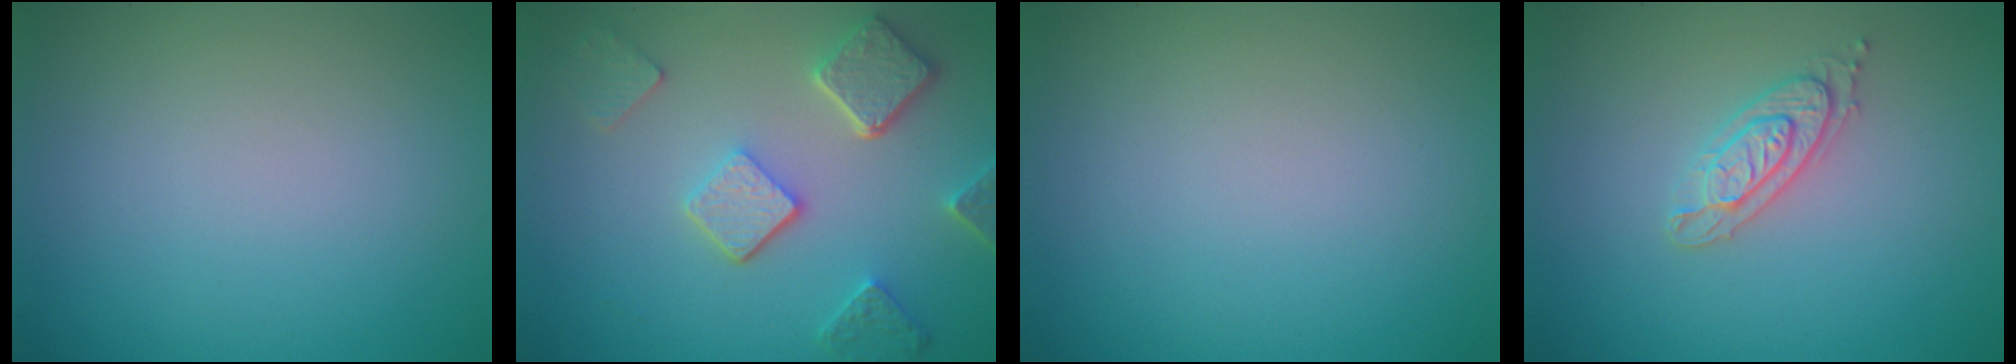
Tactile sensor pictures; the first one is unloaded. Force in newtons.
{"total": 5.1, "press": 3.9, "slide": 3.3}
{"total": 0.0}
{"total": 2.3, "press": 2.2, "slide": 0.5}